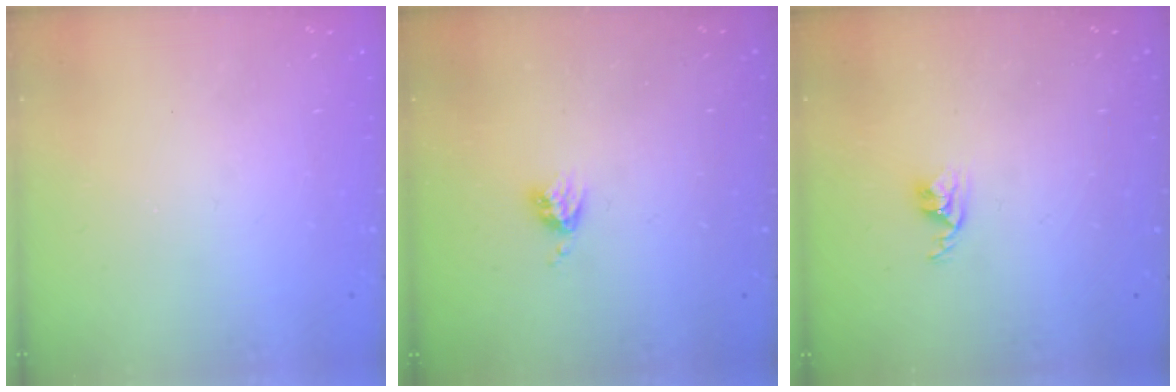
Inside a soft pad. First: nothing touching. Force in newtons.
{"total": 3.3, "press": 3.3, "slide": 0.4}
{"total": 2.9, "press": 2.9, "slide": 0.4}